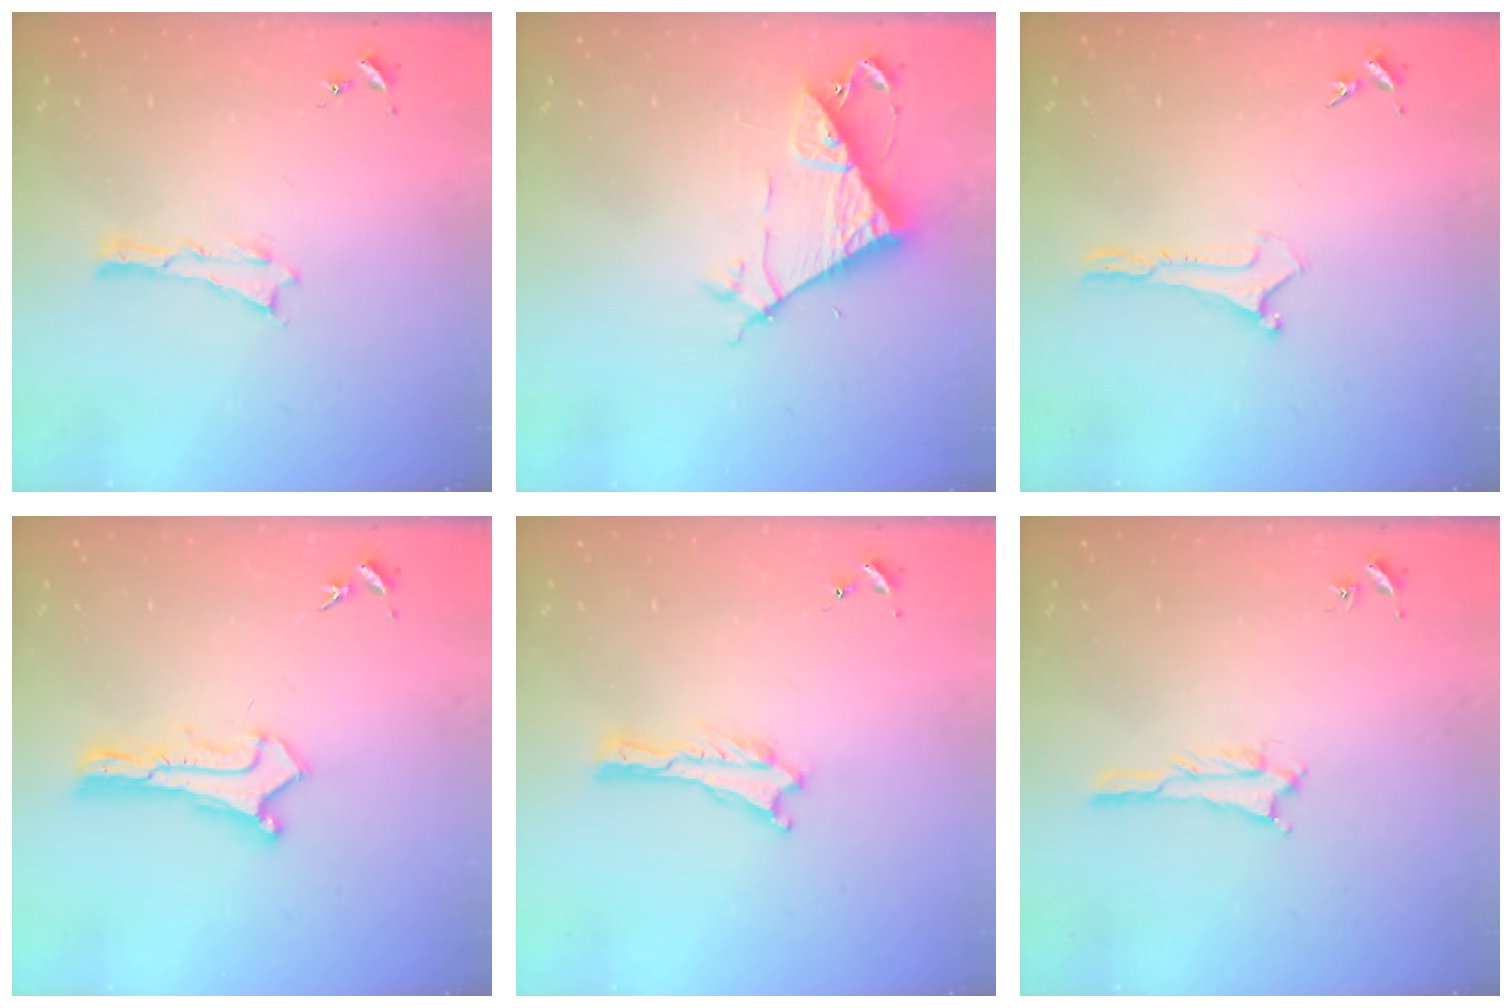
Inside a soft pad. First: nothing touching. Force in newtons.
{"total": 7.2, "press": 7.2, "slide": 0.5}
{"total": 0.0}
{"total": 0.8, "press": 0.8, "slide": 0.0}
{"total": 0.0}
{"total": 1.7, "press": 1.7, "slide": 0.2}